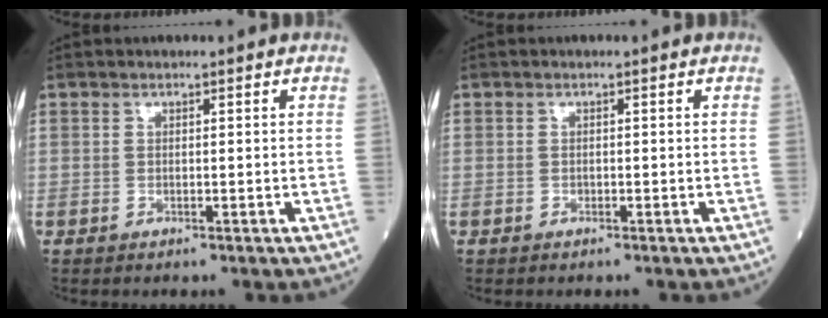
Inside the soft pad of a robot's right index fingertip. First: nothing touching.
{"total": 0.0}